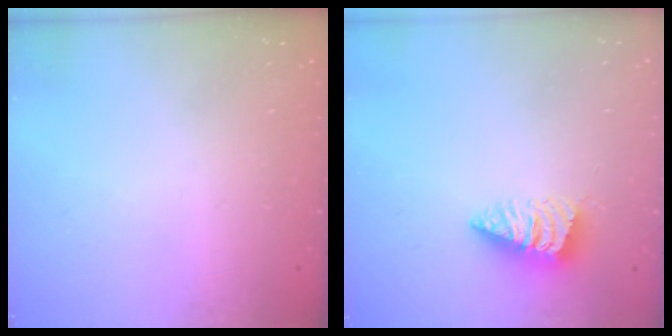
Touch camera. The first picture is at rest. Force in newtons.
{"total": 3.0, "press": 2.9, "slide": 0.3}